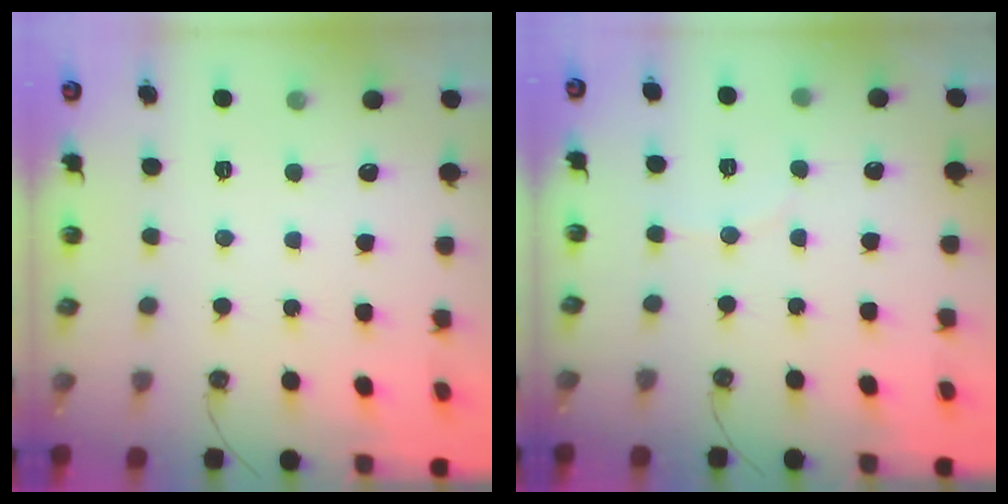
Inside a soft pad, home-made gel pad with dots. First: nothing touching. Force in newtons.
{"total": 3.3, "press": 3.2, "slide": 0.7}